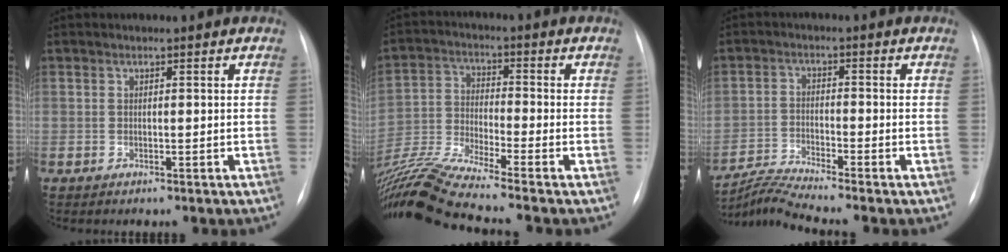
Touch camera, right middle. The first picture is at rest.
{"total": 12.7, "force": [-11.0, -2.1, 5.9], "torque": [-0.125, -0.017, -0.207]}
{"total": 5.6, "force": [-5.1, -2.3, 0.9], "torque": [-0.037, -0.018, -0.098]}